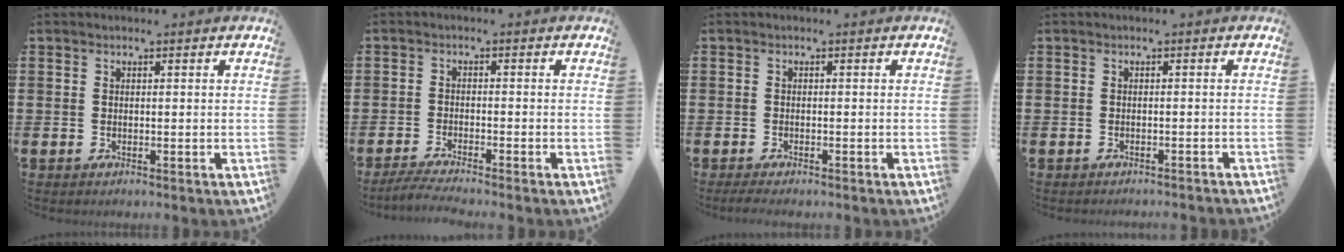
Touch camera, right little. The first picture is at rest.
{"total": 2.2, "force": [-1.8, -0.1, 1.2], "torque": [-0.018, 0.002, -0.034]}
{"total": 1.0, "force": [-0.7, 0.1, 0.7], "torque": [-0.013, -0.002, -0.015]}
{"total": 0.8, "force": [-0.7, -0.2, 0.0], "torque": [0.000, 0.000, -0.016]}